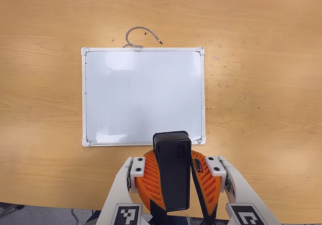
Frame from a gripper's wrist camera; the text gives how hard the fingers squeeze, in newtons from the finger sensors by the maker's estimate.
{"total": 11.1, "left": 10.7, "right": 11.6}